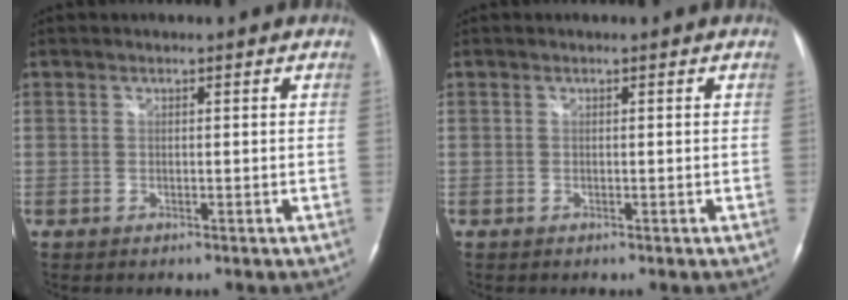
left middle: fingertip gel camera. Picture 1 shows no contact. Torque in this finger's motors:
{"motor_torque": [-0.02, -0.01, 0.00, 0.00]}